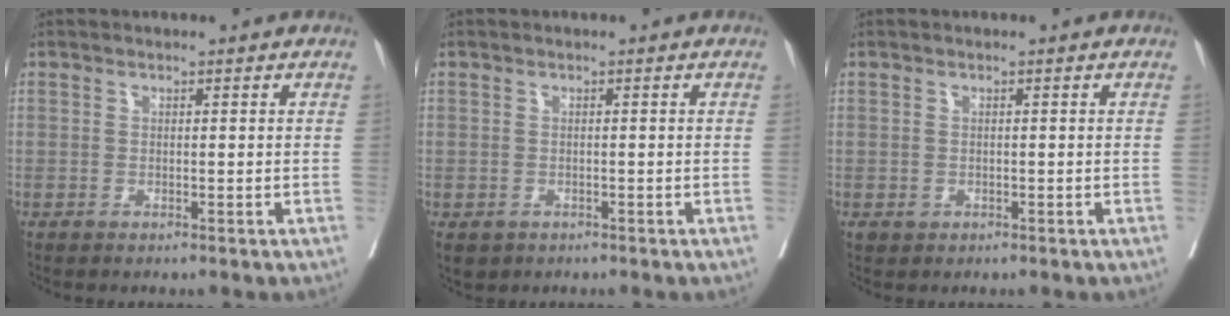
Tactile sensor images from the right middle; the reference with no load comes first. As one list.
[{"total": 2.9, "force": [-1.8, 2.1, 0.9], "torque": [-0.017, -0.005, -0.022]}, {"total": 0.9, "force": [-0.3, 0.8, 0.3], "torque": [-0.004, 0.002, 0.001]}]